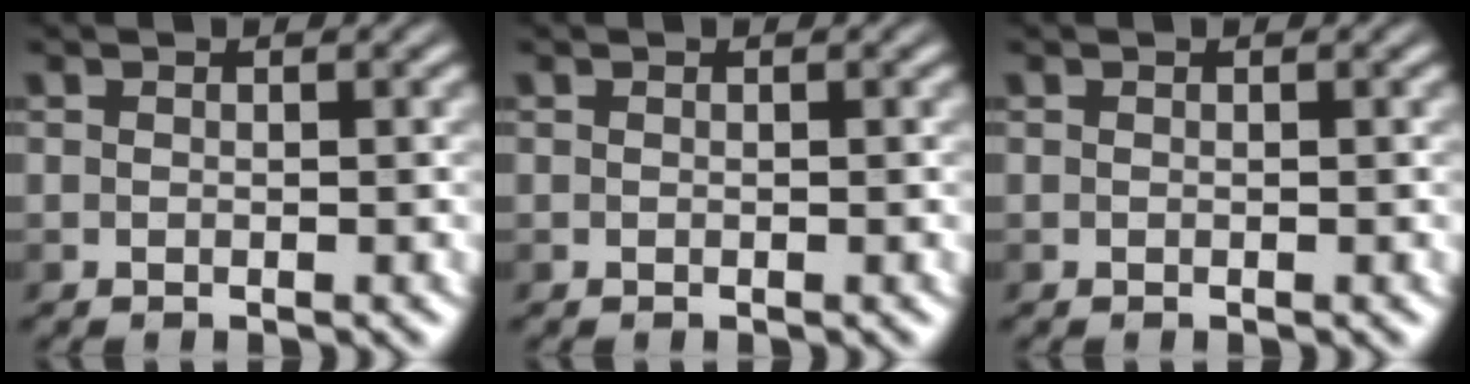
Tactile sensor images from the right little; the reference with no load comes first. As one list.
[{"total": 0.0}, {"total": 0.0}]